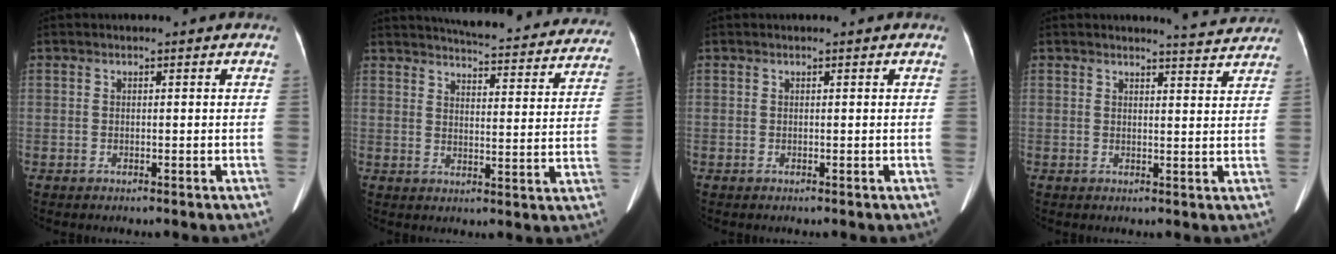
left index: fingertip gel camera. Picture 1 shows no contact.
{"total": 26.3, "force": [24.4, 4.5, 8.9], "torque": [-0.125, -0.049, 0.284]}
{"total": 0.0}
{"total": 4.6, "force": [4.6, 0.2, 0.5], "torque": [-0.014, -0.010, 0.045]}